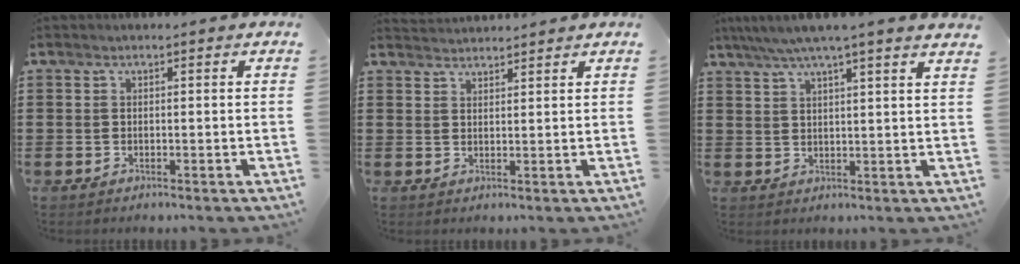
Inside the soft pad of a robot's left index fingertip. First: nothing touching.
{"total": 2.0, "force": [2.0, -0.1, -0.3], "torque": [-0.001, -0.002, 0.039]}
{"total": 4.8, "force": [3.9, -0.6, 2.7], "torque": [-0.065, -0.012, 0.067]}